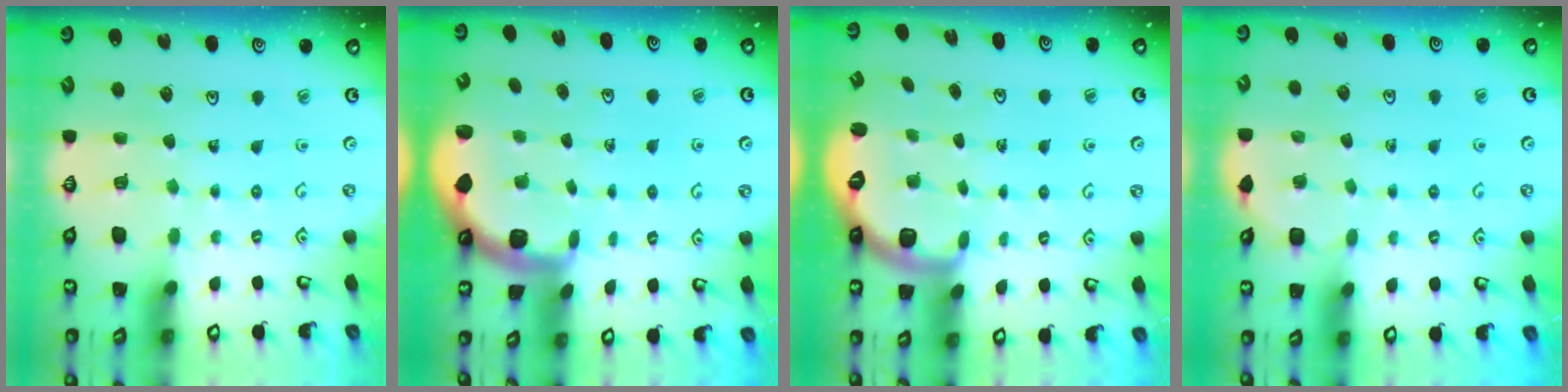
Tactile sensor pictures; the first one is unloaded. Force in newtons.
{"total": 1.5, "press": 1.5, "slide": 0.3}
{"total": 2.5, "press": 2.0, "slide": 1.6}
{"total": 2.3, "press": 2.3, "slide": 0.2}